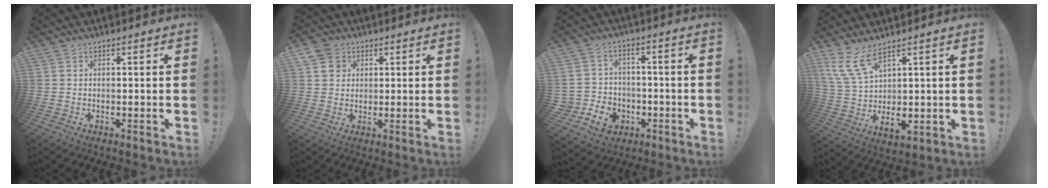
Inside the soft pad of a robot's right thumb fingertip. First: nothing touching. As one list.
[{"total": 6.4, "force": [3.2, 5.2, 2.0], "torque": [-0.039, -0.006, 0.064]}, {"total": 10.2, "force": [-4.1, 8.4, 4.1], "torque": [-0.083, 0.027, -0.066]}, {"total": 10.8, "force": [5.5, 4.1, 8.4], "torque": [-0.166, -0.033, 0.106]}]